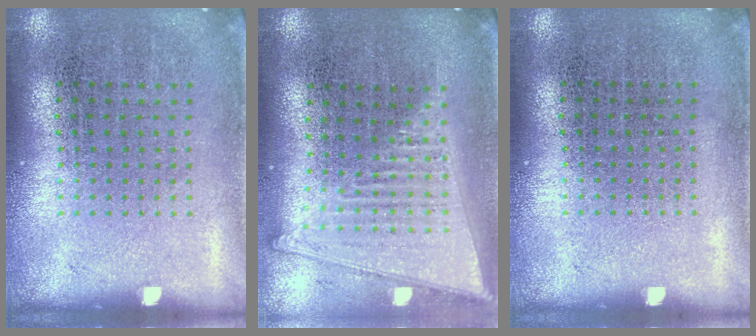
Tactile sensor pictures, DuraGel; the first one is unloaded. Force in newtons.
{"total": 1.9, "press": 1.7, "slide": 0.9}
{"total": 0.0}